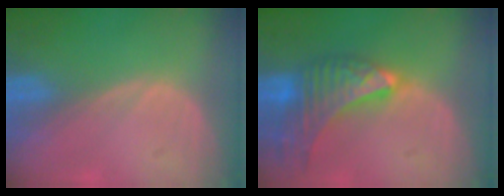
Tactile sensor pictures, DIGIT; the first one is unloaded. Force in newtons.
{"total": 9.6, "press": 8.5, "slide": 4.4}